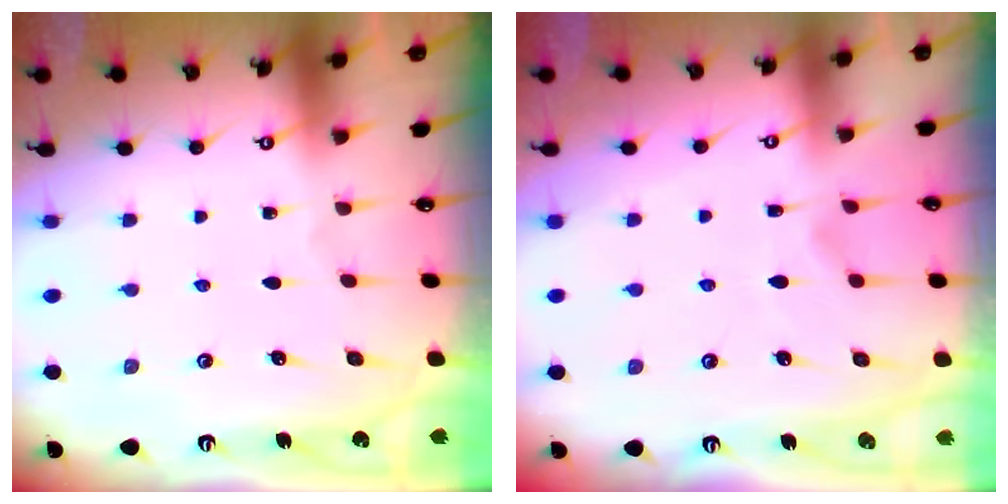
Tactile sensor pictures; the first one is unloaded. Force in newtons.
{"total": 1.2, "press": 0.0, "slide": 1.2}